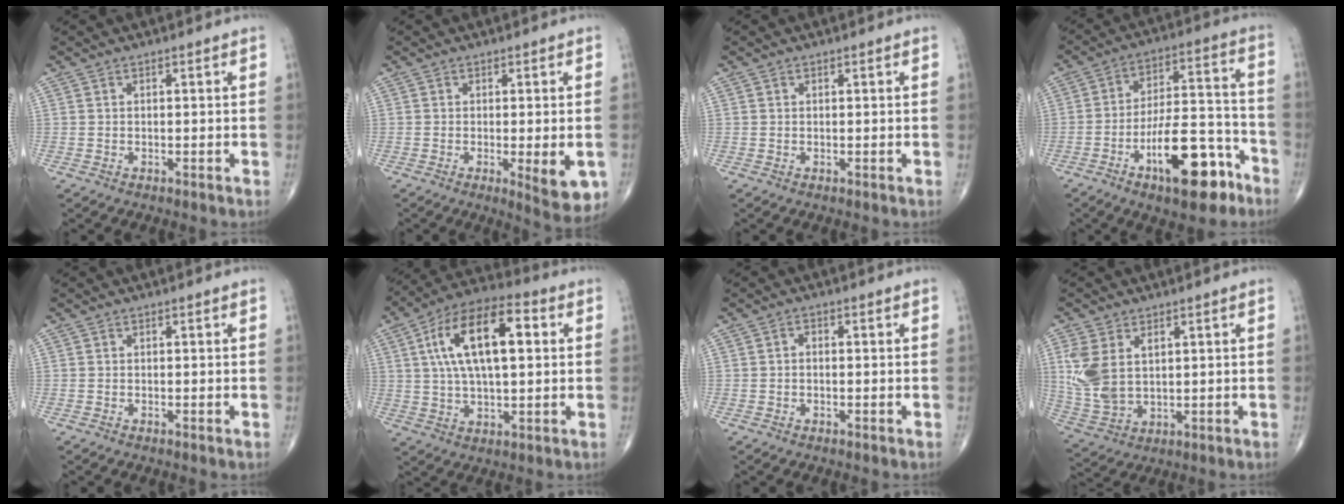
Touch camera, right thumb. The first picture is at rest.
{"total": 7.1, "force": [-1.9, 2.1, 6.5], "torque": [-0.080, -0.016, -0.022]}
{"total": 0.0}
{"total": 16.9, "force": [-8.9, 6.4, 12.8], "torque": [-0.184, 0.069, -0.138]}
{"total": 0.0}
{"total": 17.6, "force": [4.0, 7.9, 15.2], "torque": [-0.257, 0.021, 0.062]}
{"total": 1.1, "force": [-0.1, 0.8, 0.8], "torque": [-0.003, 0.004, -0.007]}
{"total": 10.3, "force": [2.6, 6.5, 7.5], "torque": [-0.158, -0.006, 0.065]}